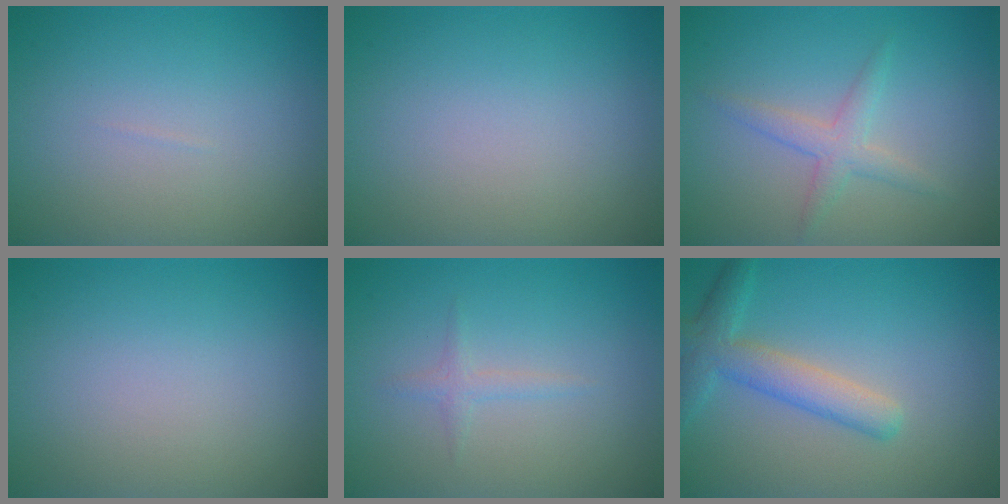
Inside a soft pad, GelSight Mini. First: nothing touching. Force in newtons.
{"total": 0.0}
{"total": 2.2, "press": 2.2, "slide": 0.0}
{"total": 0.0}
{"total": 1.0, "press": 1.0, "slide": 0.1}
{"total": 3.8, "press": 3.7, "slide": 0.2}